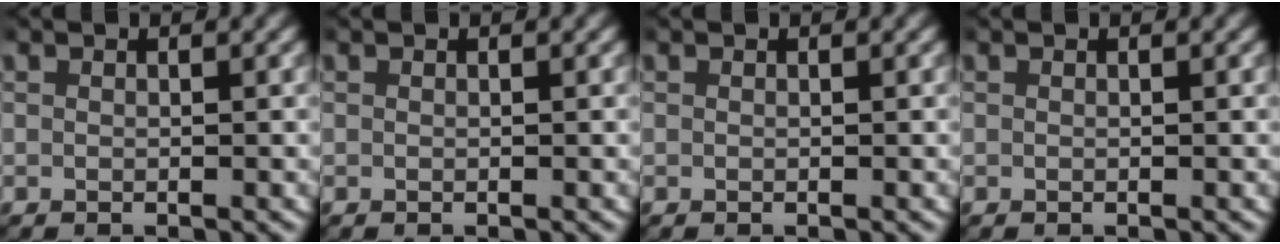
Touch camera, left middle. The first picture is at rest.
{"total": 0.0}
{"total": 0.0}
{"total": 0.0}